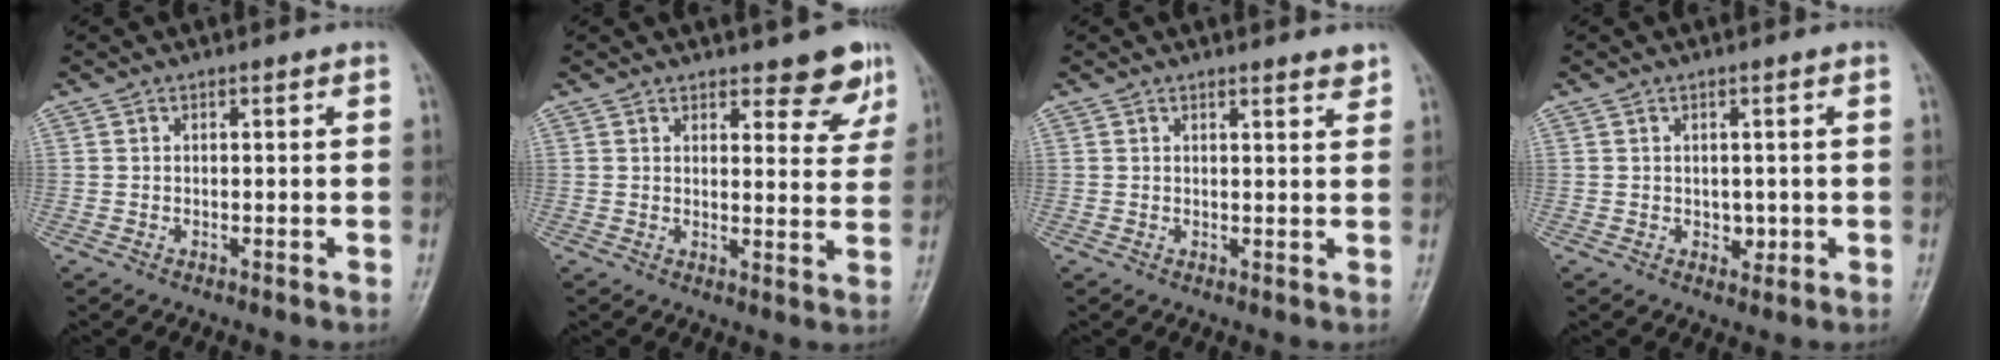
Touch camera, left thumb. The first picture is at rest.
{"total": 6.9, "force": [5.1, 2.8, 3.8], "torque": [-0.013, -0.034, 0.059]}
{"total": 1.9, "force": [1.7, 0.2, 0.8], "torque": [-0.006, -0.014, 0.022]}
{"total": 2.1, "force": [0.0, 1.6, 1.3], "torque": [-0.009, -0.002, 0.003]}